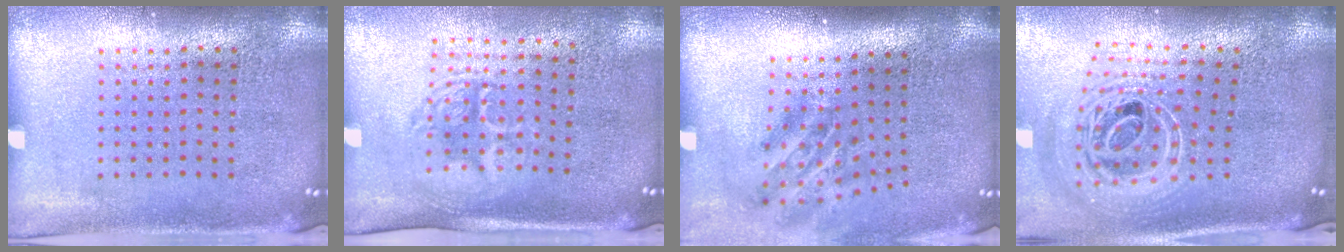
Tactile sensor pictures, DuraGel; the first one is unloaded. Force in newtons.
{"total": 1.7, "press": 1.4, "slide": 1.0}
{"total": 1.9, "press": 1.2, "slide": 1.5}
{"total": 2.7, "press": 1.8, "slide": 2.0}